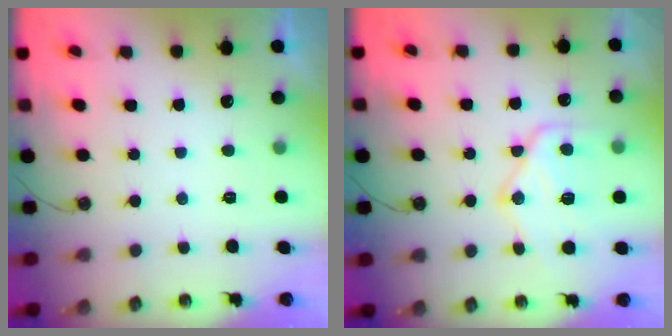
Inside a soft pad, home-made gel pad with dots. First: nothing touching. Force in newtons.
{"total": 15.7, "press": 15.6, "slide": 1.2}